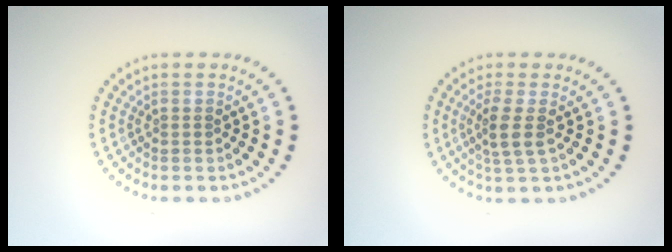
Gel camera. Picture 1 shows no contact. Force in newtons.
{"total": 2.4, "press": 1.9, "slide": 1.5}